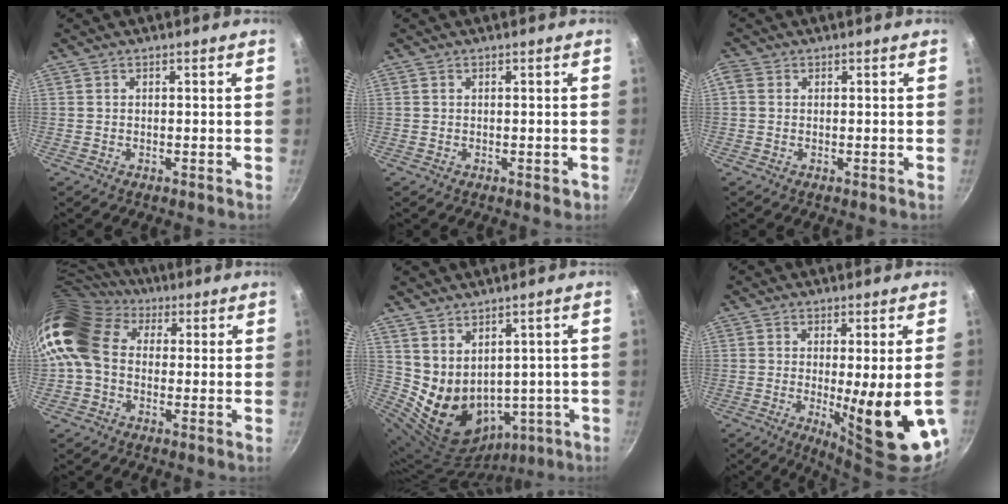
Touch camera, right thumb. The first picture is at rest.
{"total": 1.4, "force": [-0.1, 0.9, 1.1], "torque": [-0.009, 0.001, 0.000]}
{"total": 1.8, "force": [0.3, 1.5, 0.9], "torque": [-0.017, 0.004, 0.001]}
{"total": 14.2, "force": [1.8, 11.2, 8.6], "torque": [-0.155, 0.029, 0.010]}
{"total": 11.7, "force": [2.9, 8.7, 7.3], "torque": [-0.109, -0.025, 0.087]}
{"total": 14.9, "force": [-2.3, 3.0, 14.4], "torque": [-0.187, -0.029, -0.019]}